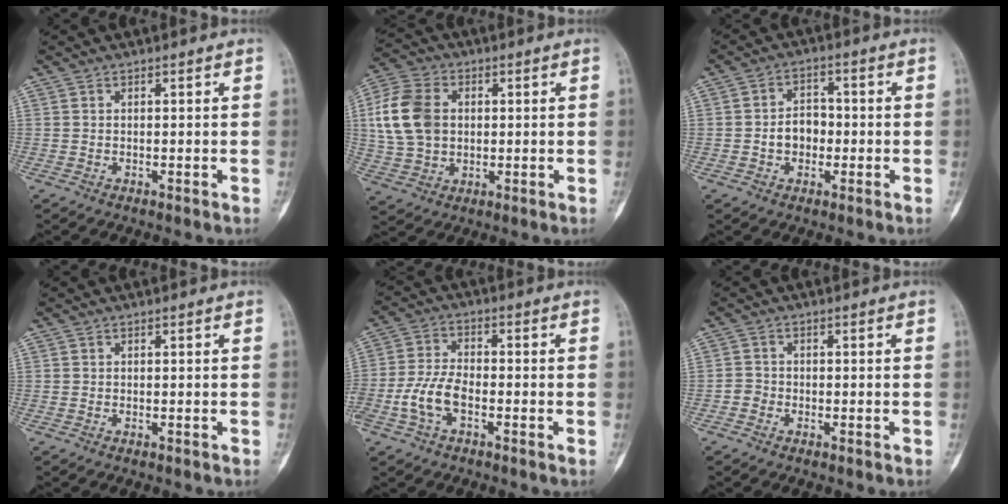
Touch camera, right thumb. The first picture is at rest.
{"total": 13.3, "force": [1.7, 9.9, 8.7], "torque": [-0.158, 0.008, 0.032]}
{"total": 5.7, "force": [-1.1, 4.5, 3.4], "torque": [-0.029, 0.022, -0.023]}
{"total": 0.0}
{"total": 7.9, "force": [-2.9, 4.5, 5.8], "torque": [-0.123, 0.023, -0.062]}
{"total": 2.0, "force": [-1.0, 1.7, 0.4], "torque": [0.004, 0.010, -0.027]}